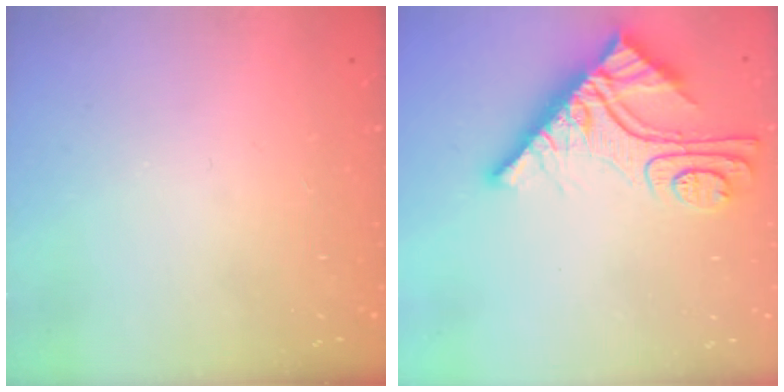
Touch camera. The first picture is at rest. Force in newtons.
{"total": 13.6, "press": 13.6, "slide": 1.3}